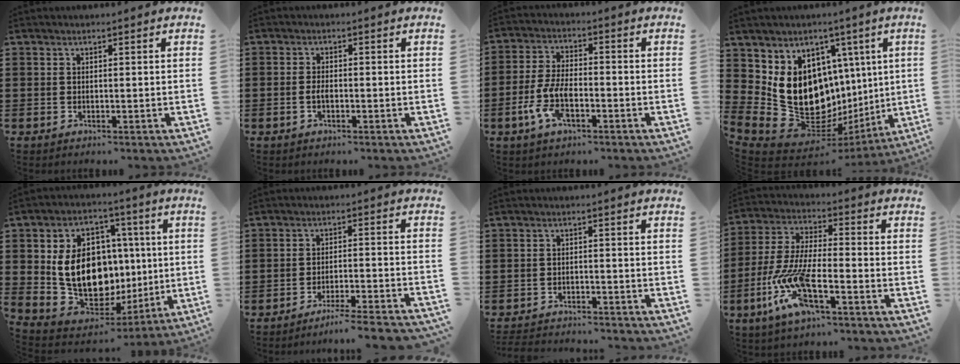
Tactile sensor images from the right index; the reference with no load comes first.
{"total": 1.7, "force": [-0.6, 0.6, 1.5], "torque": [-0.037, -0.002, -0.014]}
{"total": 7.3, "force": [-2.8, 3.4, 5.8], "torque": [-0.140, -0.003, -0.059]}
{"total": 17.1, "force": [0.4, 13.2, 10.9], "torque": [-0.268, -0.041, 0.025]}
{"total": 14.4, "force": [1.4, 10.5, 9.8], "torque": [-0.212, -0.004, 0.032]}
{"total": 4.9, "force": [-4.5, -1.0, 1.6], "torque": [-0.029, -0.017, -0.087]}
{"total": 2.8, "force": [-2.8, 0.0, -0.1], "torque": [-0.006, -0.005, -0.059]}
{"total": 10.6, "force": [-5.8, 2.7, 8.4], "torque": [-0.214, -0.016, -0.120]}